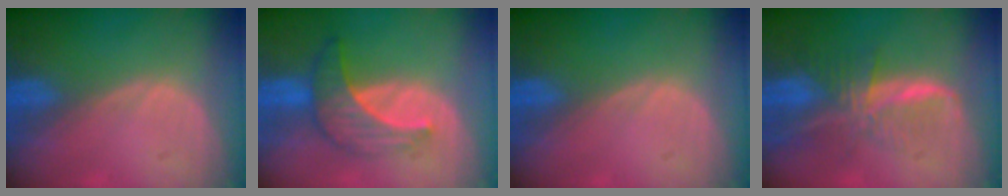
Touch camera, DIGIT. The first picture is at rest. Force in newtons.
{"total": 7.0, "press": 6.6, "slide": 2.3}
{"total": 0.0}
{"total": 8.3, "press": 6.9, "slide": 4.5}